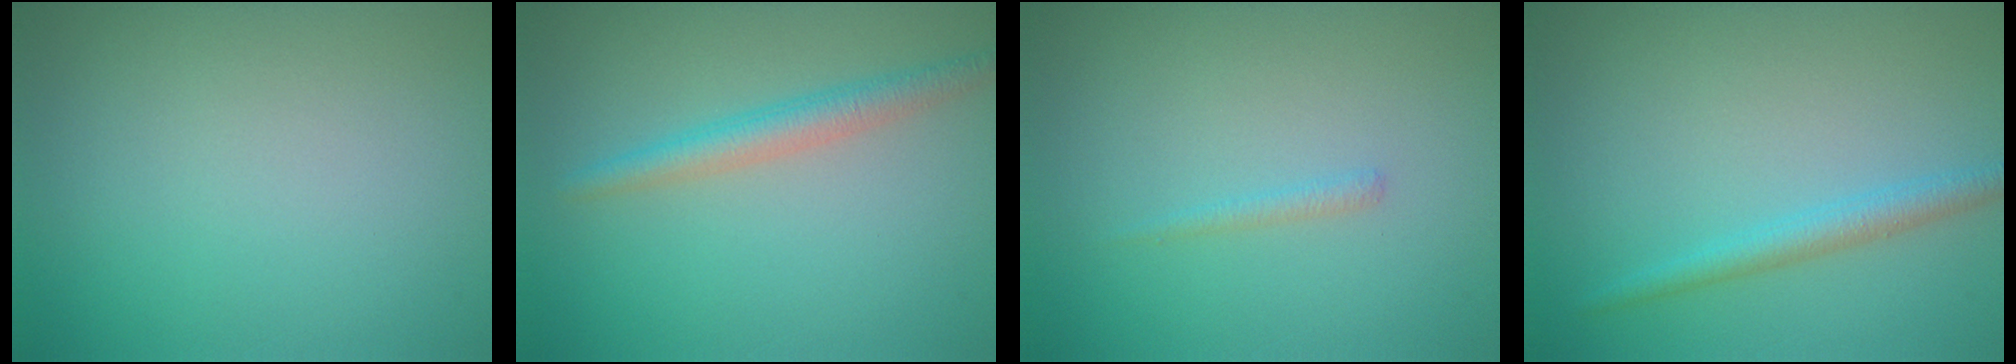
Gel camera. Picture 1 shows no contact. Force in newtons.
{"total": 2.5, "press": 2.5, "slide": 0.0}
{"total": 0.7, "press": 0.7, "slide": 0.1}
{"total": 2.1, "press": 2.1, "slide": 0.1}